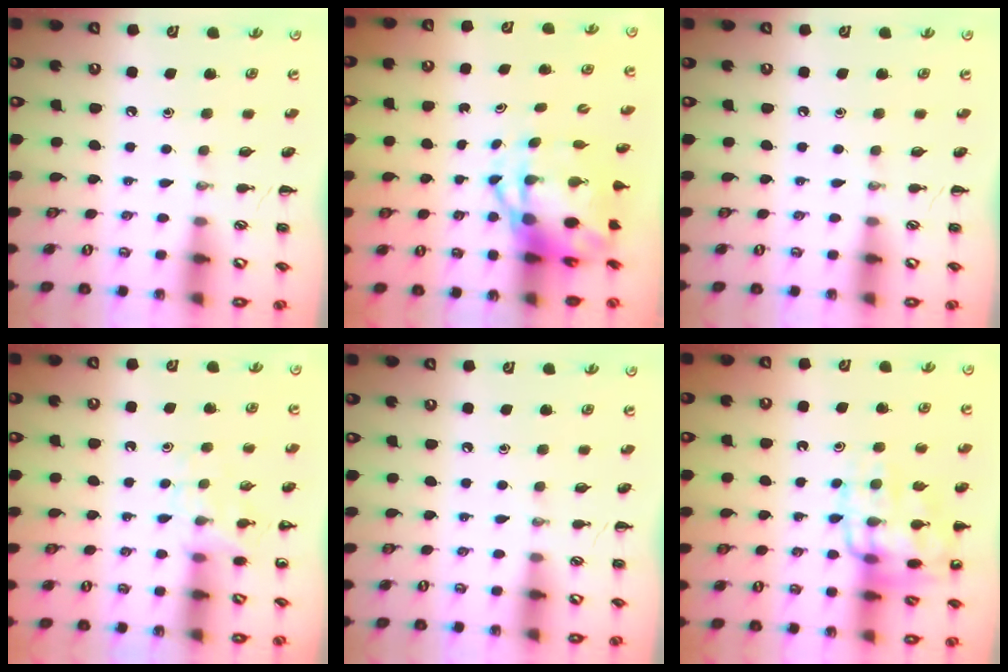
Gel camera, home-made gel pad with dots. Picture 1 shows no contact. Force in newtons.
{"total": 6.6, "press": 6.3, "slide": 1.6}
{"total": 0.0}
{"total": 6.5, "press": 6.3, "slide": 1.7}
{"total": 0.0}
{"total": 14.0, "press": 13.9, "slide": 1.2}